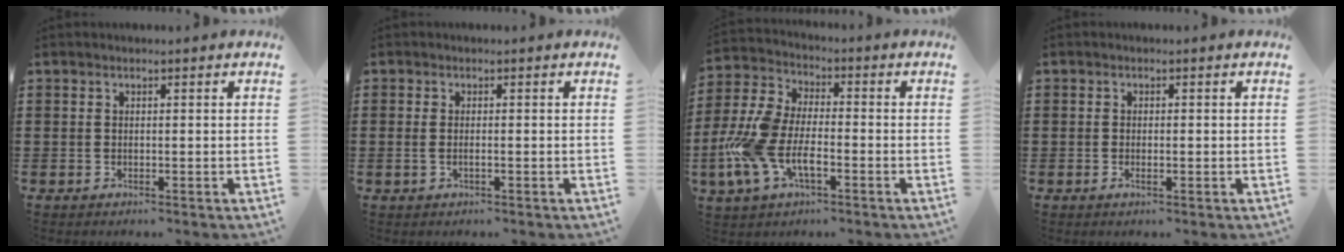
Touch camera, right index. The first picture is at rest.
{"total": 1.0, "force": [-0.3, 0.2, 0.9], "torque": [-0.018, -0.002, -0.004]}
{"total": 9.0, "force": [-3.2, 4.5, 7.1], "torque": [-0.194, -0.011, -0.068]}
{"total": 1.2, "force": [-0.2, 0.4, 1.1], "torque": [-0.019, 0.000, -0.003]}